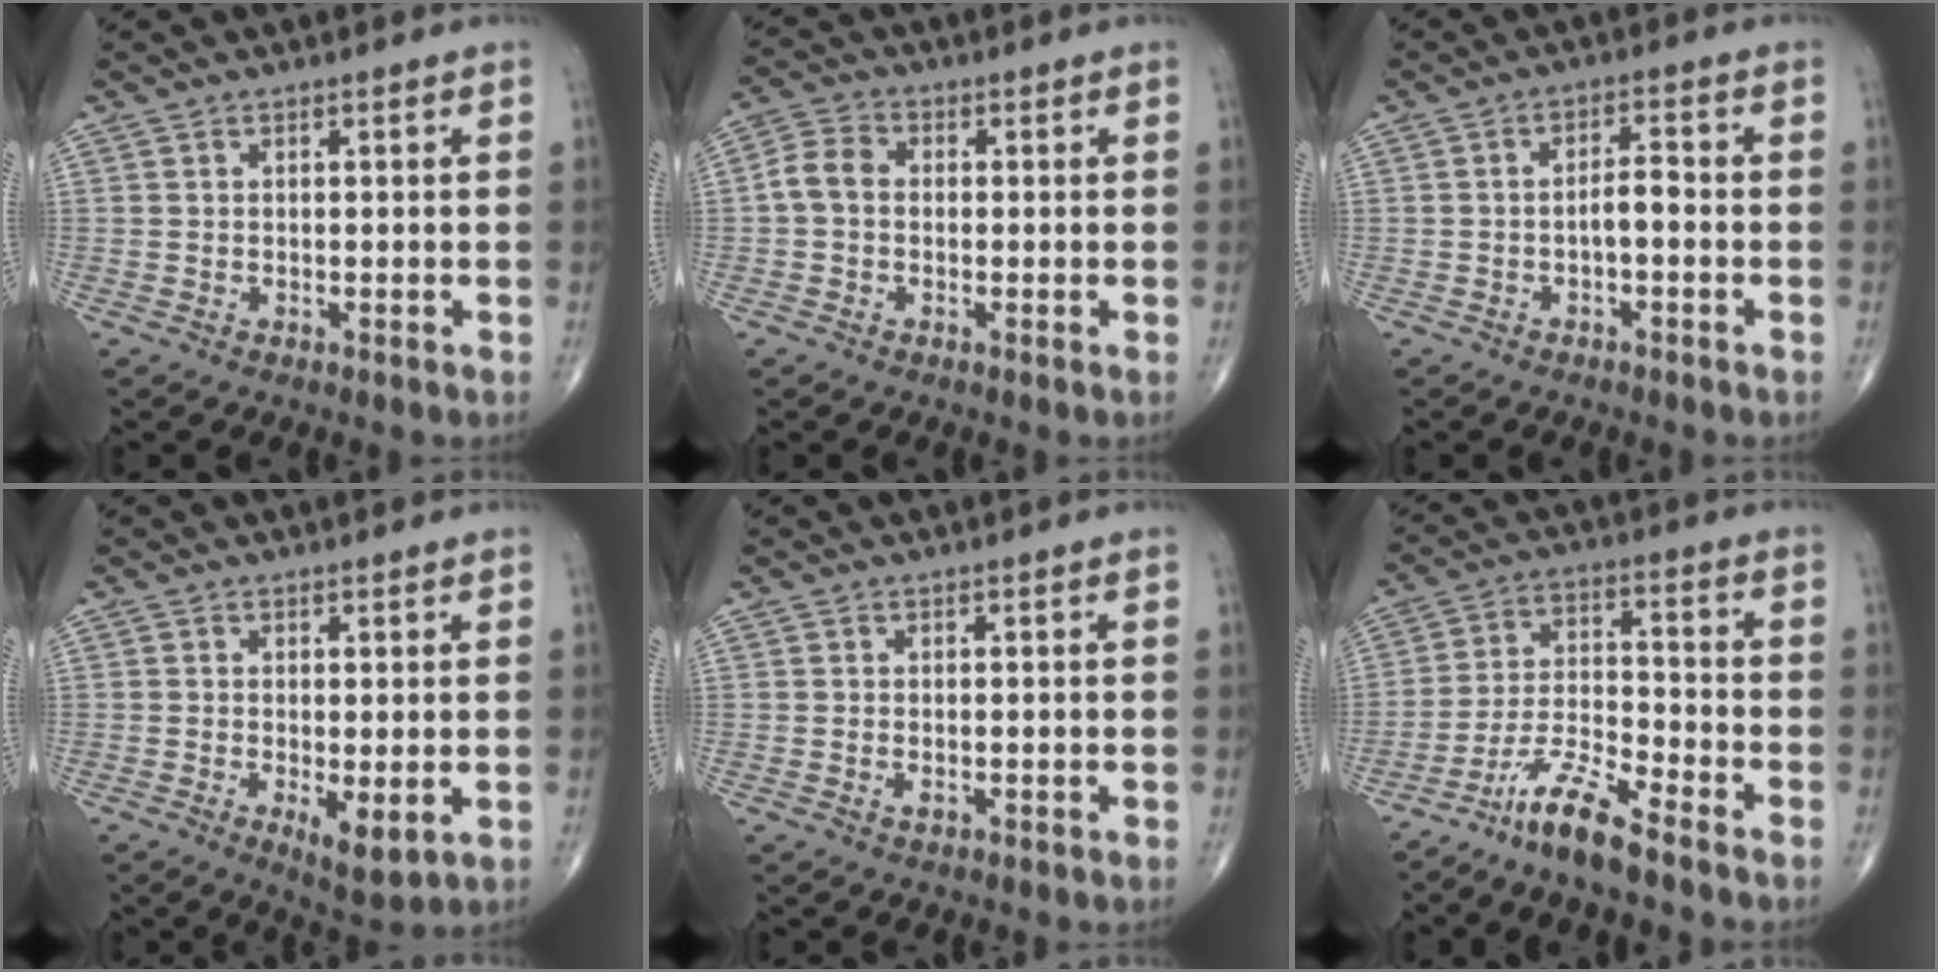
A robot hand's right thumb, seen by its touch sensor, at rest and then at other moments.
{"total": 4.9, "force": [-0.3, 3.8, 3.1], "torque": [-0.055, 0.016, -0.018]}
{"total": 3.2, "force": [-1.1, 1.3, 2.8], "torque": [-0.041, 0.019, -0.020]}
{"total": 5.5, "force": [-1.2, 2.0, 5.0], "torque": [-0.080, -0.018, -0.014]}
{"total": 0.8, "force": [-0.2, 0.4, 0.6], "torque": [-0.009, 0.001, -0.003]}
{"total": 9.6, "force": [-7.5, 1.2, 5.8], "torque": [-0.114, 0.049, -0.149]}